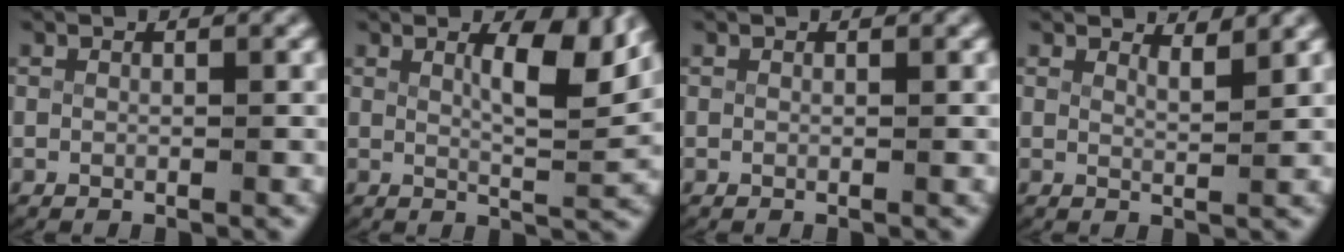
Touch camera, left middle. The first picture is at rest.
{"total": 4.8, "force": [2.2, 1.5, 4.0], "torque": [-0.054, -0.006, 0.034]}
{"total": 0.0}
{"total": 1.9, "force": [1.7, 0.4, 0.6], "torque": [-0.010, -0.010, 0.030]}